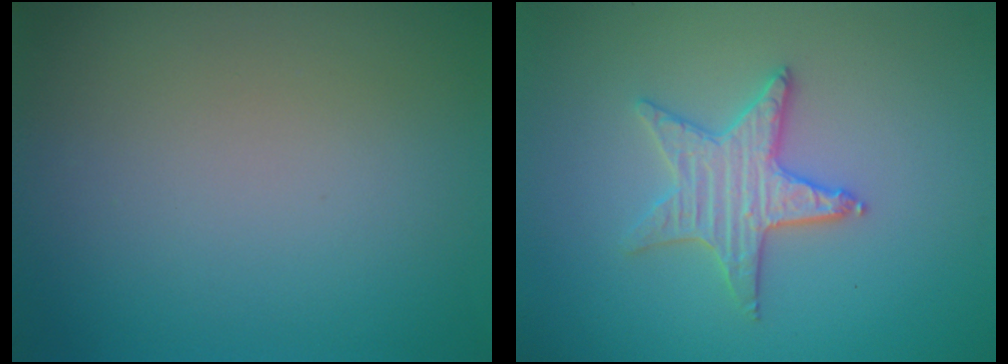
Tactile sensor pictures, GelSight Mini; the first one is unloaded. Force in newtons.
{"total": 3.1, "press": 3.0, "slide": 0.6}